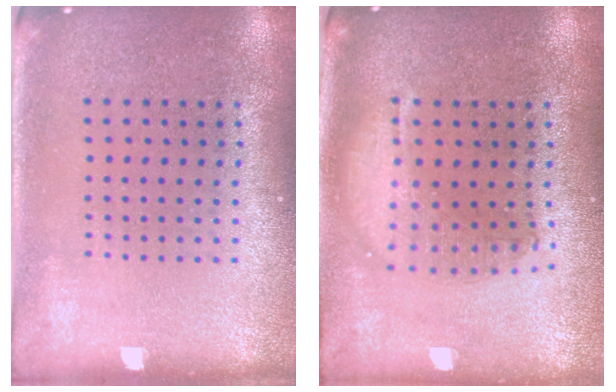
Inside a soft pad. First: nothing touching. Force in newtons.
{"total": 1.6, "press": 1.4, "slide": 0.7}